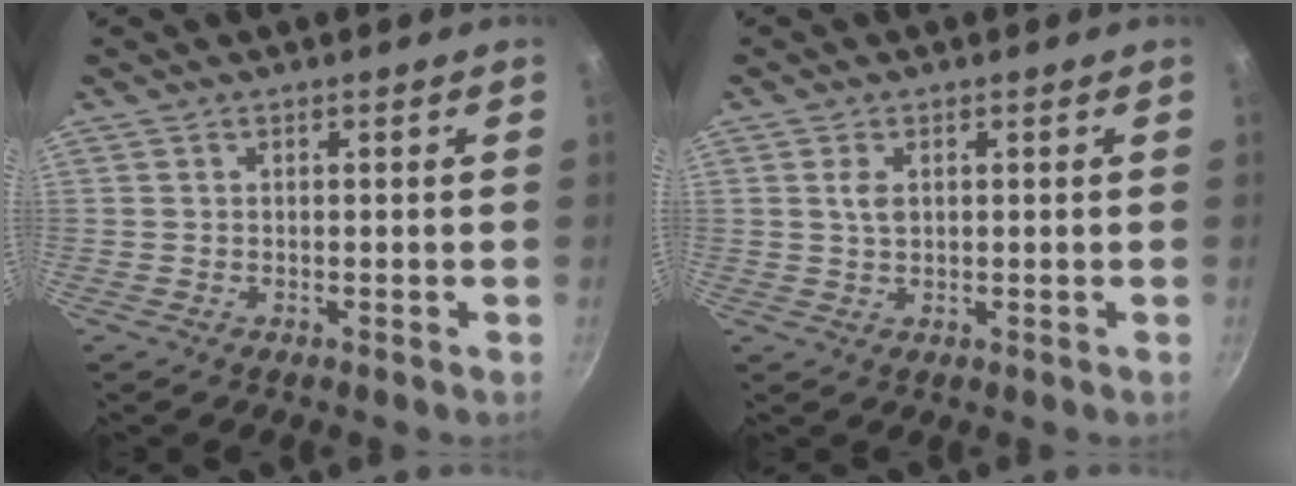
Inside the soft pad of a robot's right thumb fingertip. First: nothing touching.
{"total": 2.7, "force": [0.7, 1.6, 2.0], "torque": [-0.033, -0.002, 0.014]}